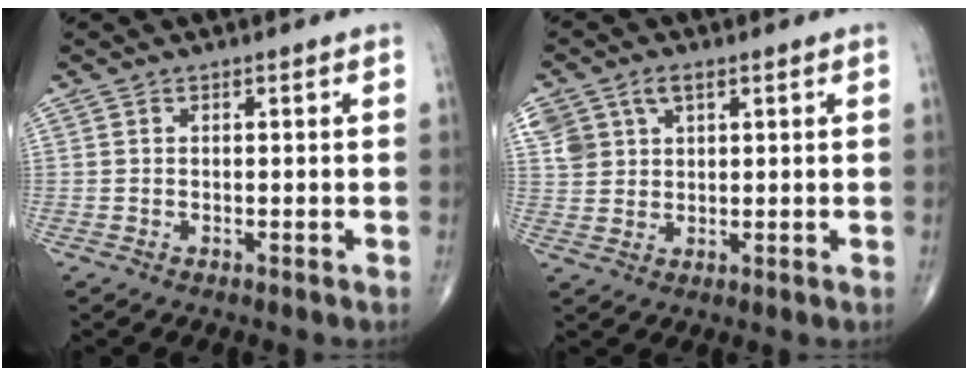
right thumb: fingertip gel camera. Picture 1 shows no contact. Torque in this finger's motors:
{"motor_torque": [-0.14, 0.44, 0.65, 0.59, 0.01]}